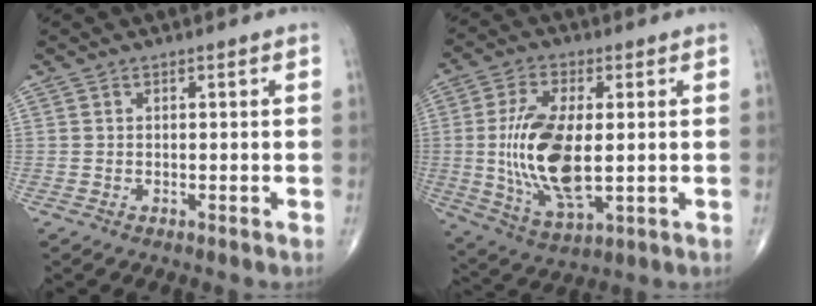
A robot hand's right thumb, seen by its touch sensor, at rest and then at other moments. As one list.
[{"total": 15.6, "force": [-0.2, 6.8, 14.1], "torque": [-0.282, -0.015, 0.005]}]